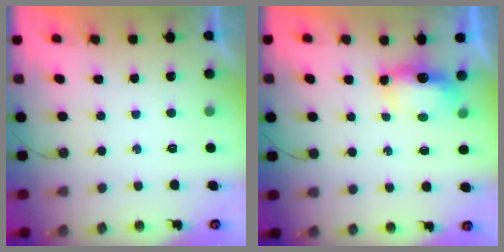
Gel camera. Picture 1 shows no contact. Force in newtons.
{"total": 6.1, "press": 6.0, "slide": 0.6}